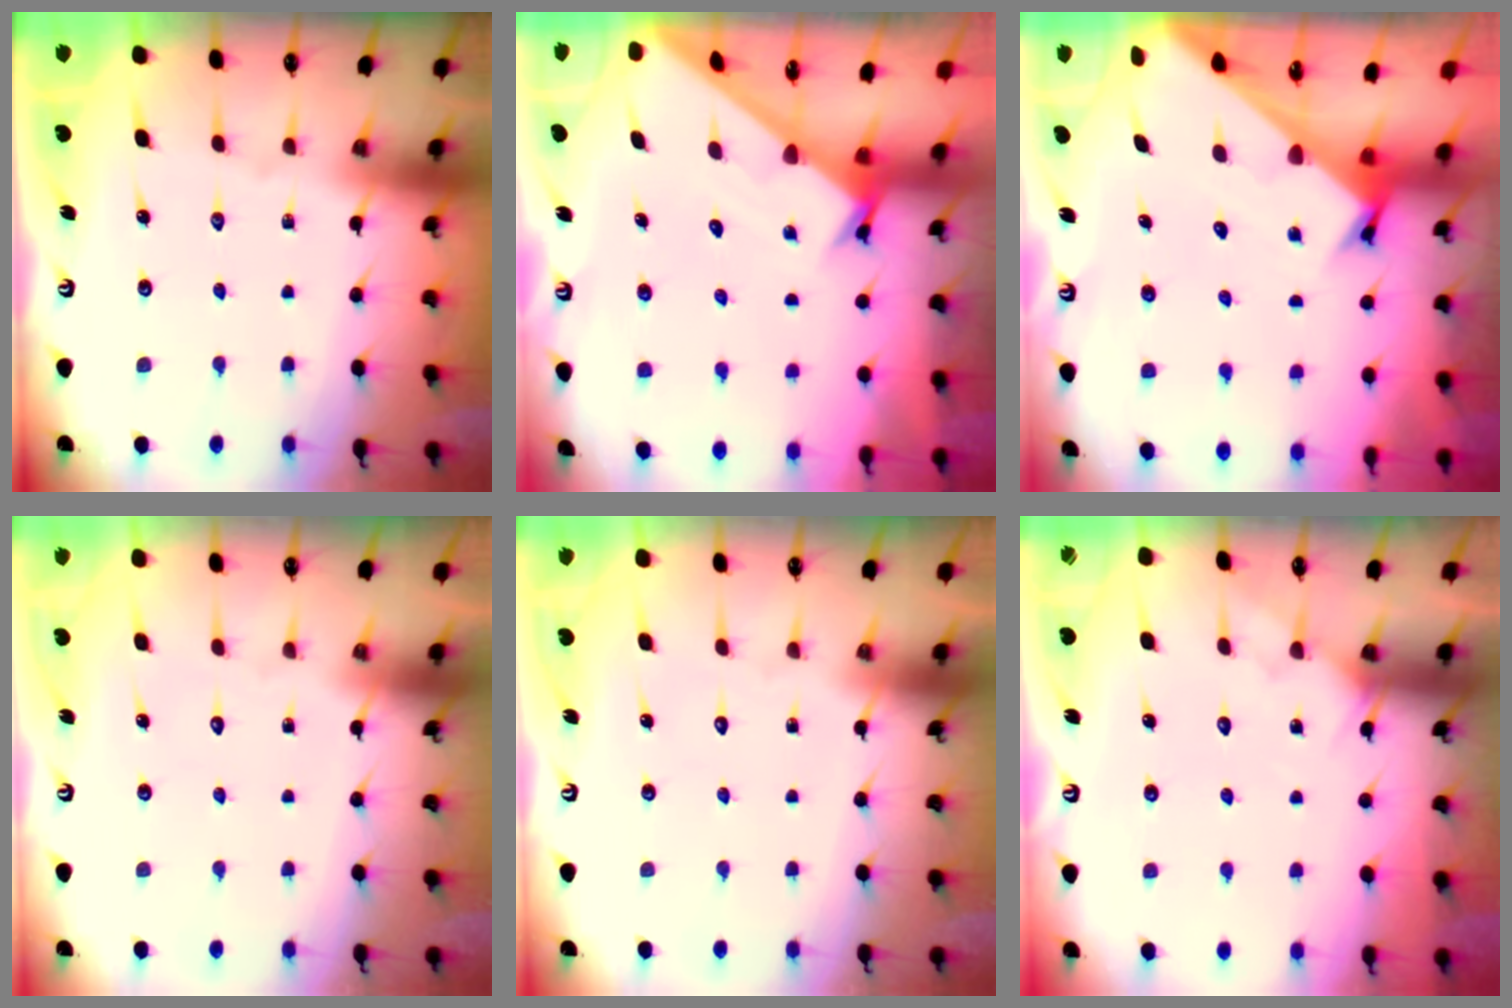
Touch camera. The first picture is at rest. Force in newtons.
{"total": 1.7, "press": 1.7, "slide": 0.1}
{"total": 2.3, "press": 2.3, "slide": 0.2}
{"total": 1.6, "press": 1.6, "slide": 0.1}
{"total": 1.6, "press": 1.6, "slide": 0.1}
{"total": 3.8, "press": 3.8, "slide": 0.4}